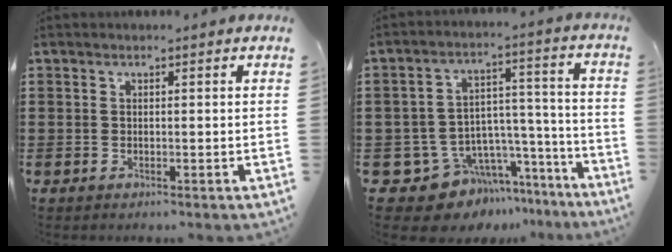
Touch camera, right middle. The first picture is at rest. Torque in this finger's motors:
{"motor_torque": [0.75, -0.68, 0.12, 0.00]}